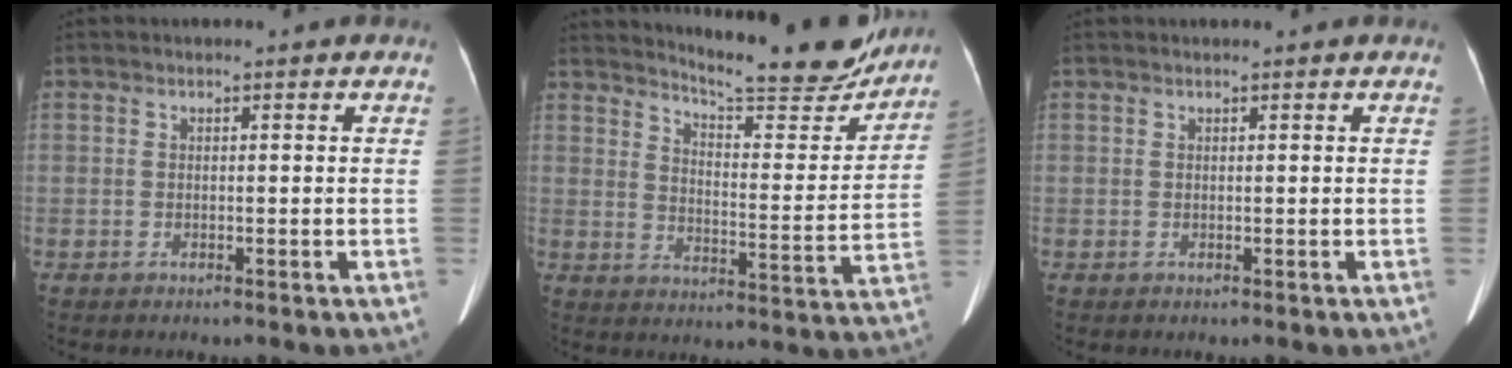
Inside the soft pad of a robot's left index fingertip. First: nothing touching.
{"total": 17.9, "force": [16.7, 1.7, 6.1], "torque": [-0.092, -0.060, 0.215]}
{"total": 0.9, "force": [0.8, -0.1, 0.3], "torque": [-0.005, 0.014, 0.016]}